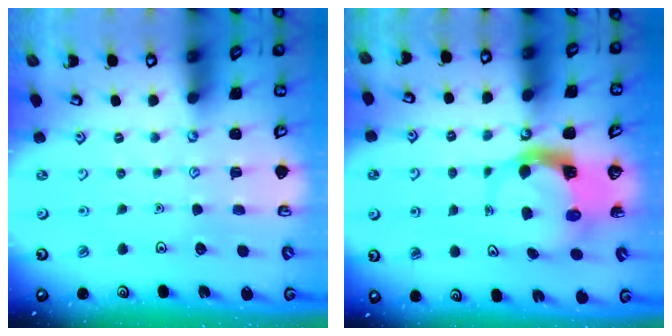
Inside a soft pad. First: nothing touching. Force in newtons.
{"total": 6.1, "press": 6.0, "slide": 0.9}